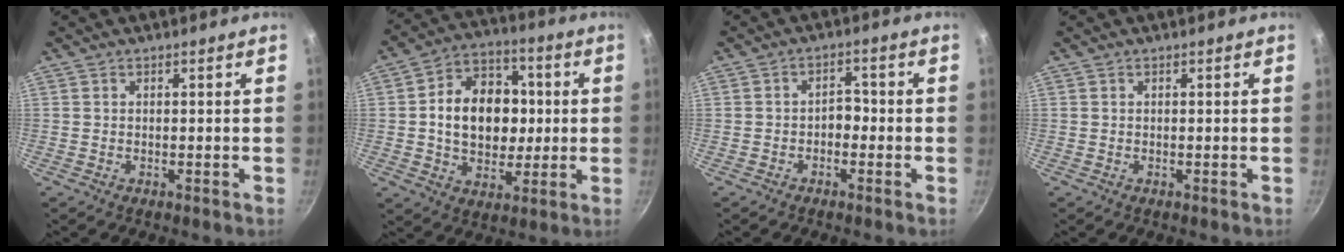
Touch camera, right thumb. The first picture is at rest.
{"total": 16.1, "force": [0.8, 11.8, 10.9], "torque": [-0.136, 0.020, 0.014]}
{"total": 2.9, "force": [-1.0, 2.0, 1.9], "torque": [-0.011, 0.018, -0.025]}
{"total": 0.0}